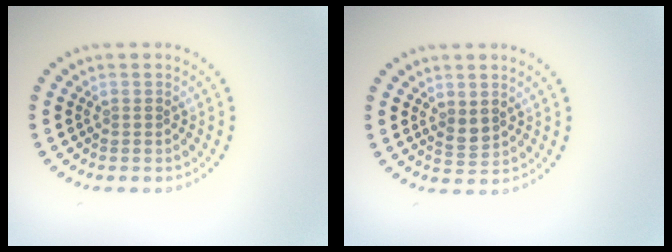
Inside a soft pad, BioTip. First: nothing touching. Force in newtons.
{"total": 1.5, "press": 1.4, "slide": 0.6}